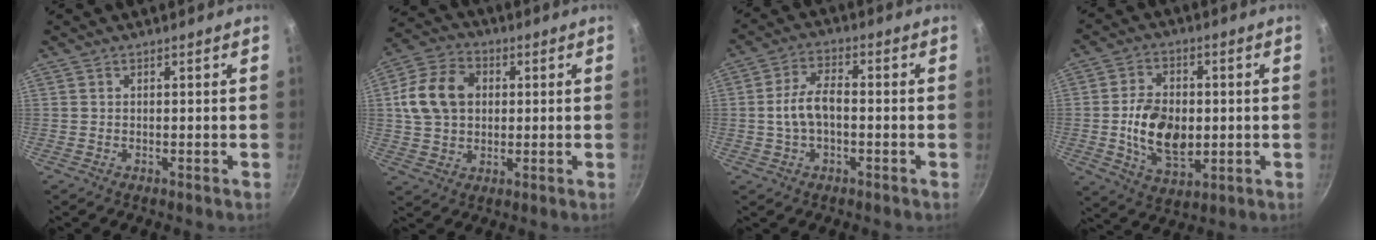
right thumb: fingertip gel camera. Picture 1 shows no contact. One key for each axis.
{"total": 12.7, "fx": 2.1, "fy": 9.6, "fz": 8.0, "tx": -0.129, "ty": 0.014, "tz": 0.027}
{"total": 9.8, "fx": -0.7, "fy": 5.7, "fz": 7.9, "tx": -0.130, "ty": 0.033, "tz": -0.019}
{"total": 12.4, "fx": -0.8, "fy": 8.0, "fz": 9.5, "tx": -0.149, "ty": -0.003, "tz": -0.011}